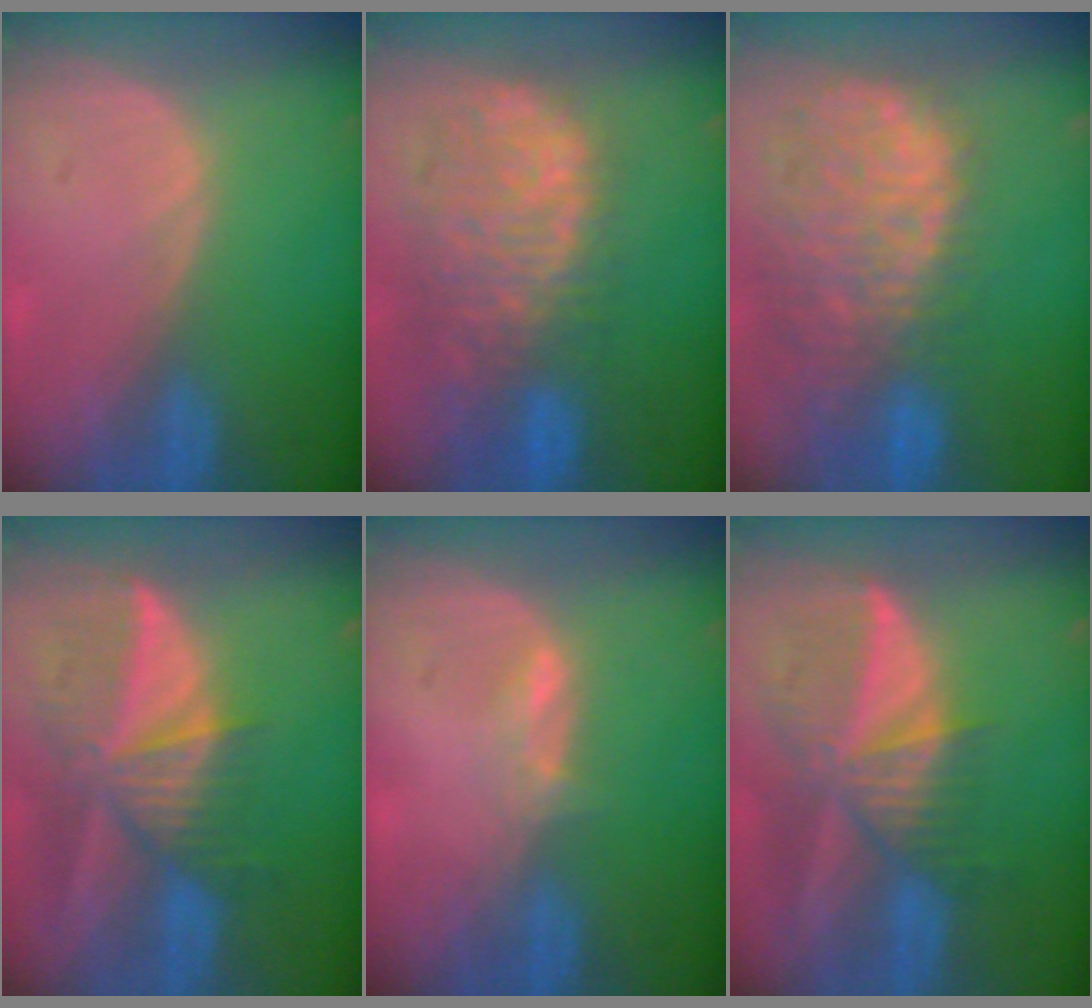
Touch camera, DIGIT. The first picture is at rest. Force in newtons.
{"total": 11.7, "press": 9.8, "slide": 6.4}
{"total": 13.8, "press": 11.2, "slide": 8.0}
{"total": 9.7, "press": 8.5, "slide": 4.7}
{"total": 1.7, "press": 1.7, "slide": 0.6}
{"total": 9.5, "press": 8.3, "slide": 4.6}